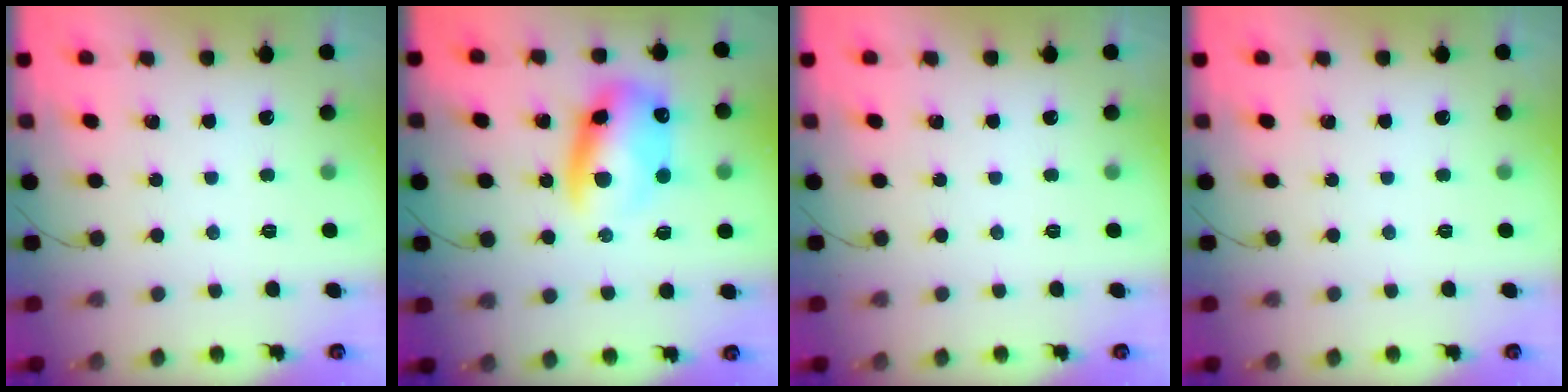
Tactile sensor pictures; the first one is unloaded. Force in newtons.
{"total": 12.7, "press": 12.4, "slide": 2.8}
{"total": 0.0}
{"total": 0.0}